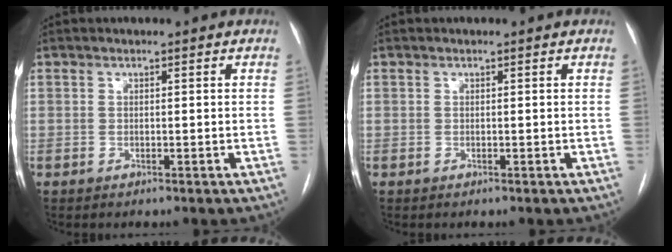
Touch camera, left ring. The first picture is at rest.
{"total": 0.0}